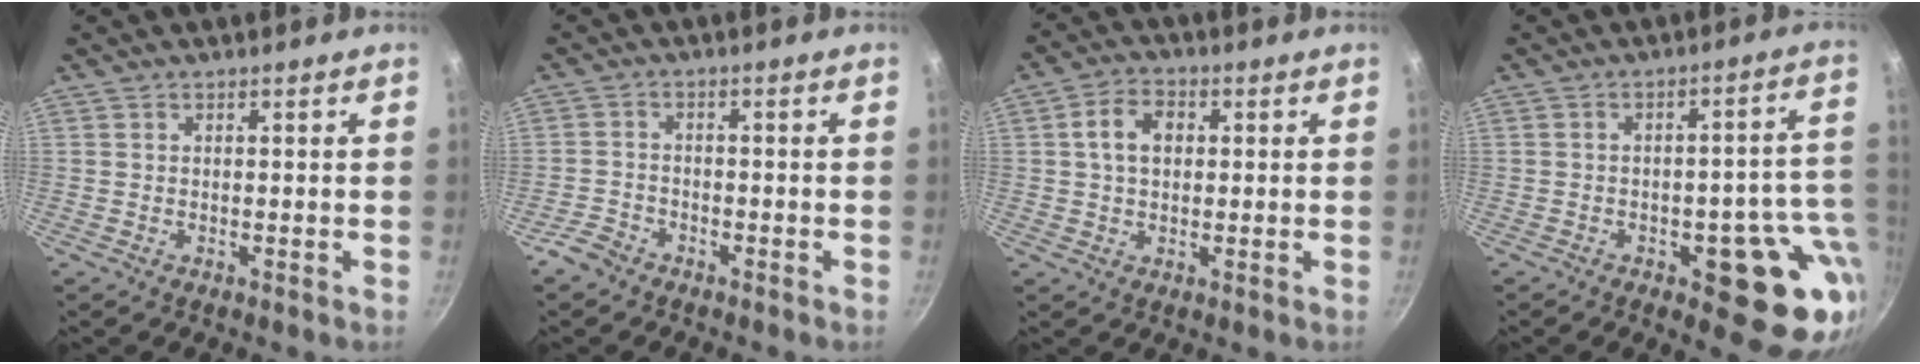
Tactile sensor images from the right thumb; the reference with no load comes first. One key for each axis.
{"total": 3.6, "fx": -2.8, "fy": 2.0, "fz": 1.1, "tx": -0.024, "ty": 0.028, "tz": -0.055}
{"total": 6.5, "fx": 1.1, "fy": 4.6, "fz": 4.4, "tx": -0.065, "ty": 0.011, "tz": 0.012}
{"total": 16.4, "fx": -4.2, "fy": 7.2, "fz": 14.1, "tx": -0.109, "ty": 0.021, "tz": -0.049}